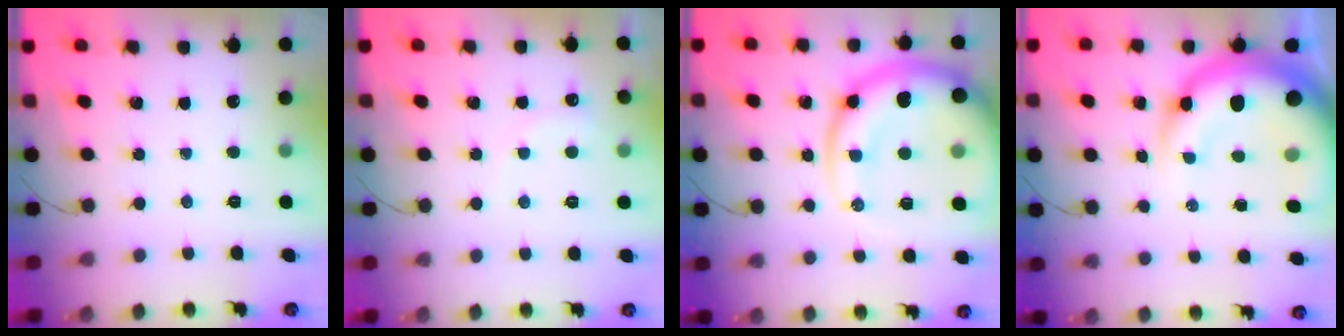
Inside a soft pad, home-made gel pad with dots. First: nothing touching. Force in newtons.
{"total": 5.5, "press": 5.4, "slide": 1.1}
{"total": 16.4, "press": 15.8, "slide": 4.5}
{"total": 17.1, "press": 16.7, "slide": 3.6}